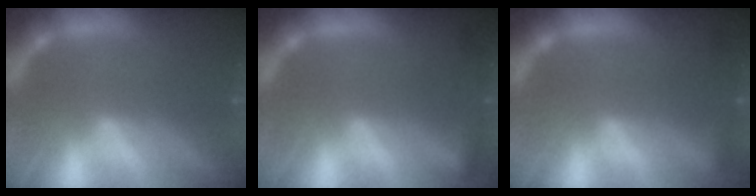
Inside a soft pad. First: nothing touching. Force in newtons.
{"total": 2.9}
{"total": 2.4}